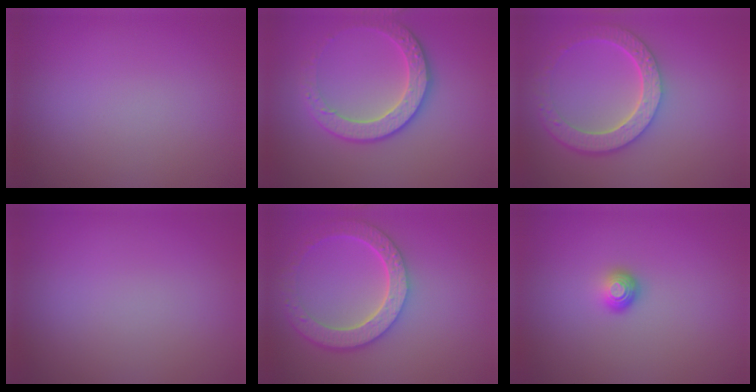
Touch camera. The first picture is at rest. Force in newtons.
{"total": 3.7, "press": 3.6, "slide": 0.9}
{"total": 5.9, "press": 4.5, "slide": 3.8}
{"total": 0.0}
{"total": 5.8, "press": 4.4, "slide": 3.7}
{"total": 1.6, "press": 1.1, "slide": 1.1}